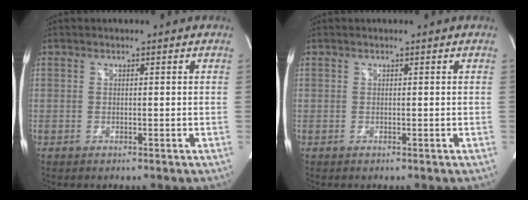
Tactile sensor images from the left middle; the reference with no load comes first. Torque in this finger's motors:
{"motor_torque": [-0.02, 0.01, 0.02, 0.00]}